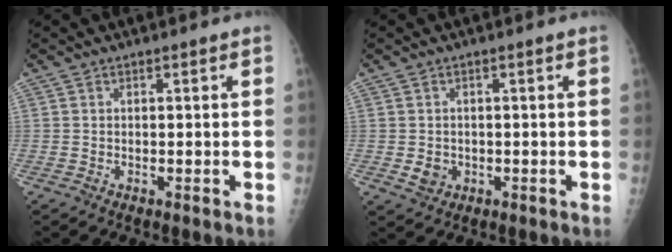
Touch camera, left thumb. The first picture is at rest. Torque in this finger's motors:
{"motor_torque": [-0.06, 0.19, 0.29, -0.01, 0.00]}